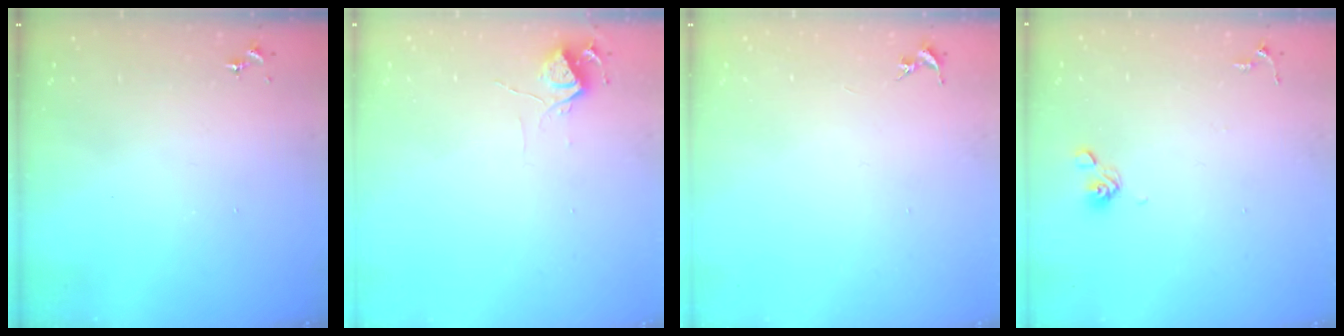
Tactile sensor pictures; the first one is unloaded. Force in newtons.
{"total": 6.0, "press": 6.0, "slide": 0.7}
{"total": 0.0}
{"total": 6.3, "press": 6.0, "slide": 2.1}